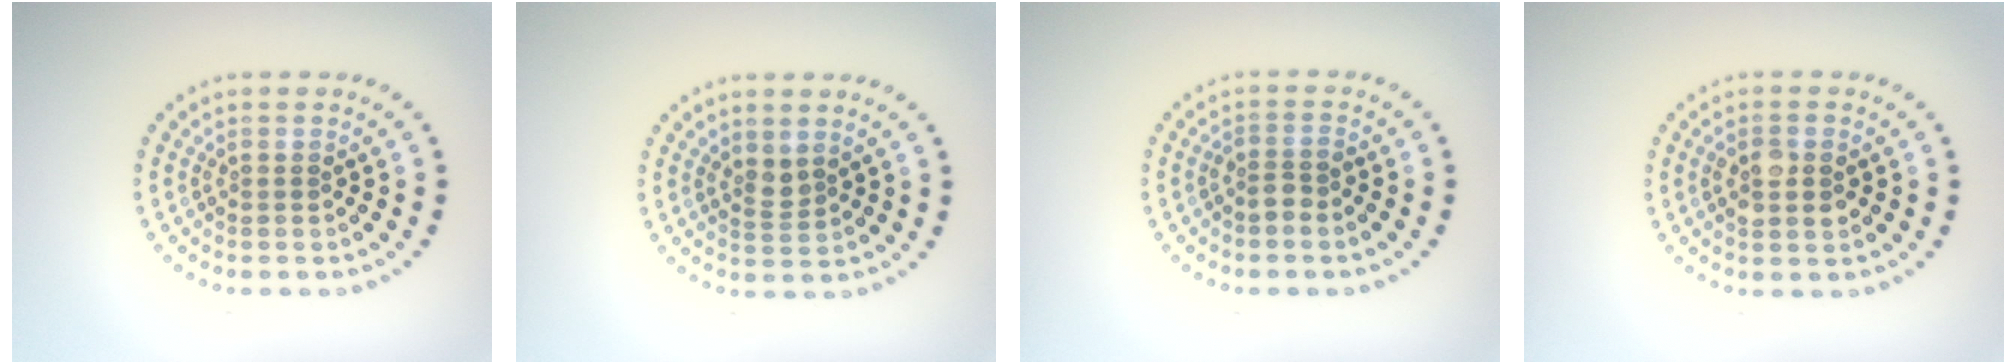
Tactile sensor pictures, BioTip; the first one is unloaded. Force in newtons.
{"total": 1.4, "press": 1.1, "slide": 0.9}
{"total": 1.5, "press": 1.3, "slide": 0.8}
{"total": 2.5, "press": 2.5, "slide": 0.2}